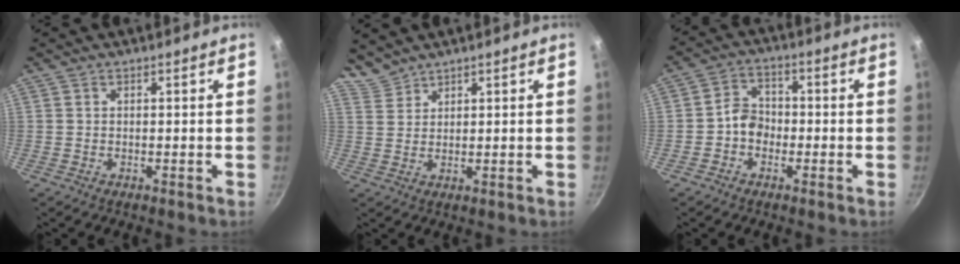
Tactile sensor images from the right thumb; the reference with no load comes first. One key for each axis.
{"total": 3.1, "fx": 3.0, "fy": 0.7, "fz": -0.2, "tx": 0.007, "ty": 0.003, "tz": 0.068}
{"total": 5.0, "fx": -1.5, "fy": 4.1, "fz": 2.5, "tx": -0.013, "ty": 0.023, "tz": -0.035}